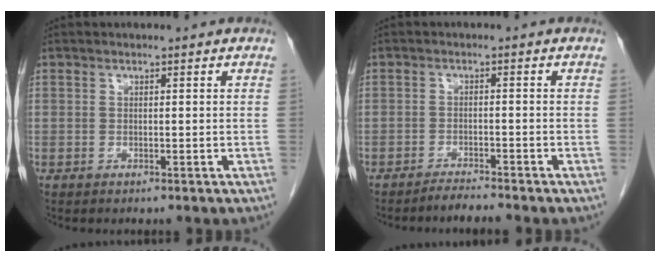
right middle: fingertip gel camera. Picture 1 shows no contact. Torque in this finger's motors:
{"motor_torque": [-0.03, 0.05, -0.08, 0.00]}